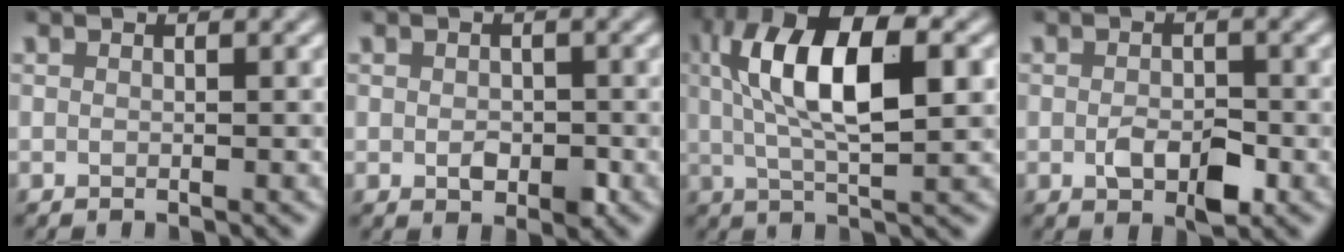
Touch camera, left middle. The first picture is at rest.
{"total": 1.9, "force": [-0.4, 1.5, 1.2], "torque": [-0.017, -0.005, -0.010]}
{"total": 10.2, "force": [2.2, 4.0, 9.1], "torque": [-0.159, 0.013, 0.034]}
{"total": 3.0, "force": [-1.0, 1.7, 2.3], "torque": [-0.038, -0.004, -0.015]}